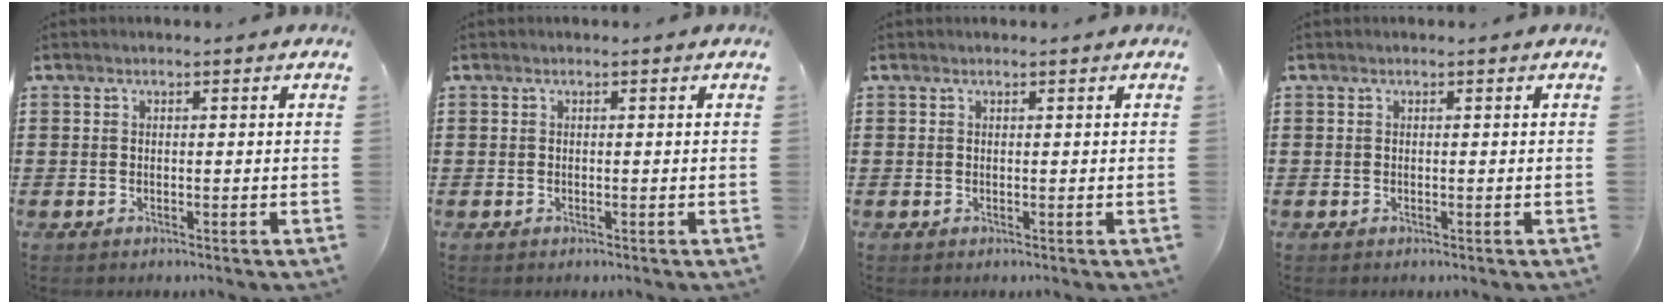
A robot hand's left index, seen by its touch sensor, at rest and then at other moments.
{"total": 0.0}
{"total": 0.0}
{"total": 0.0}